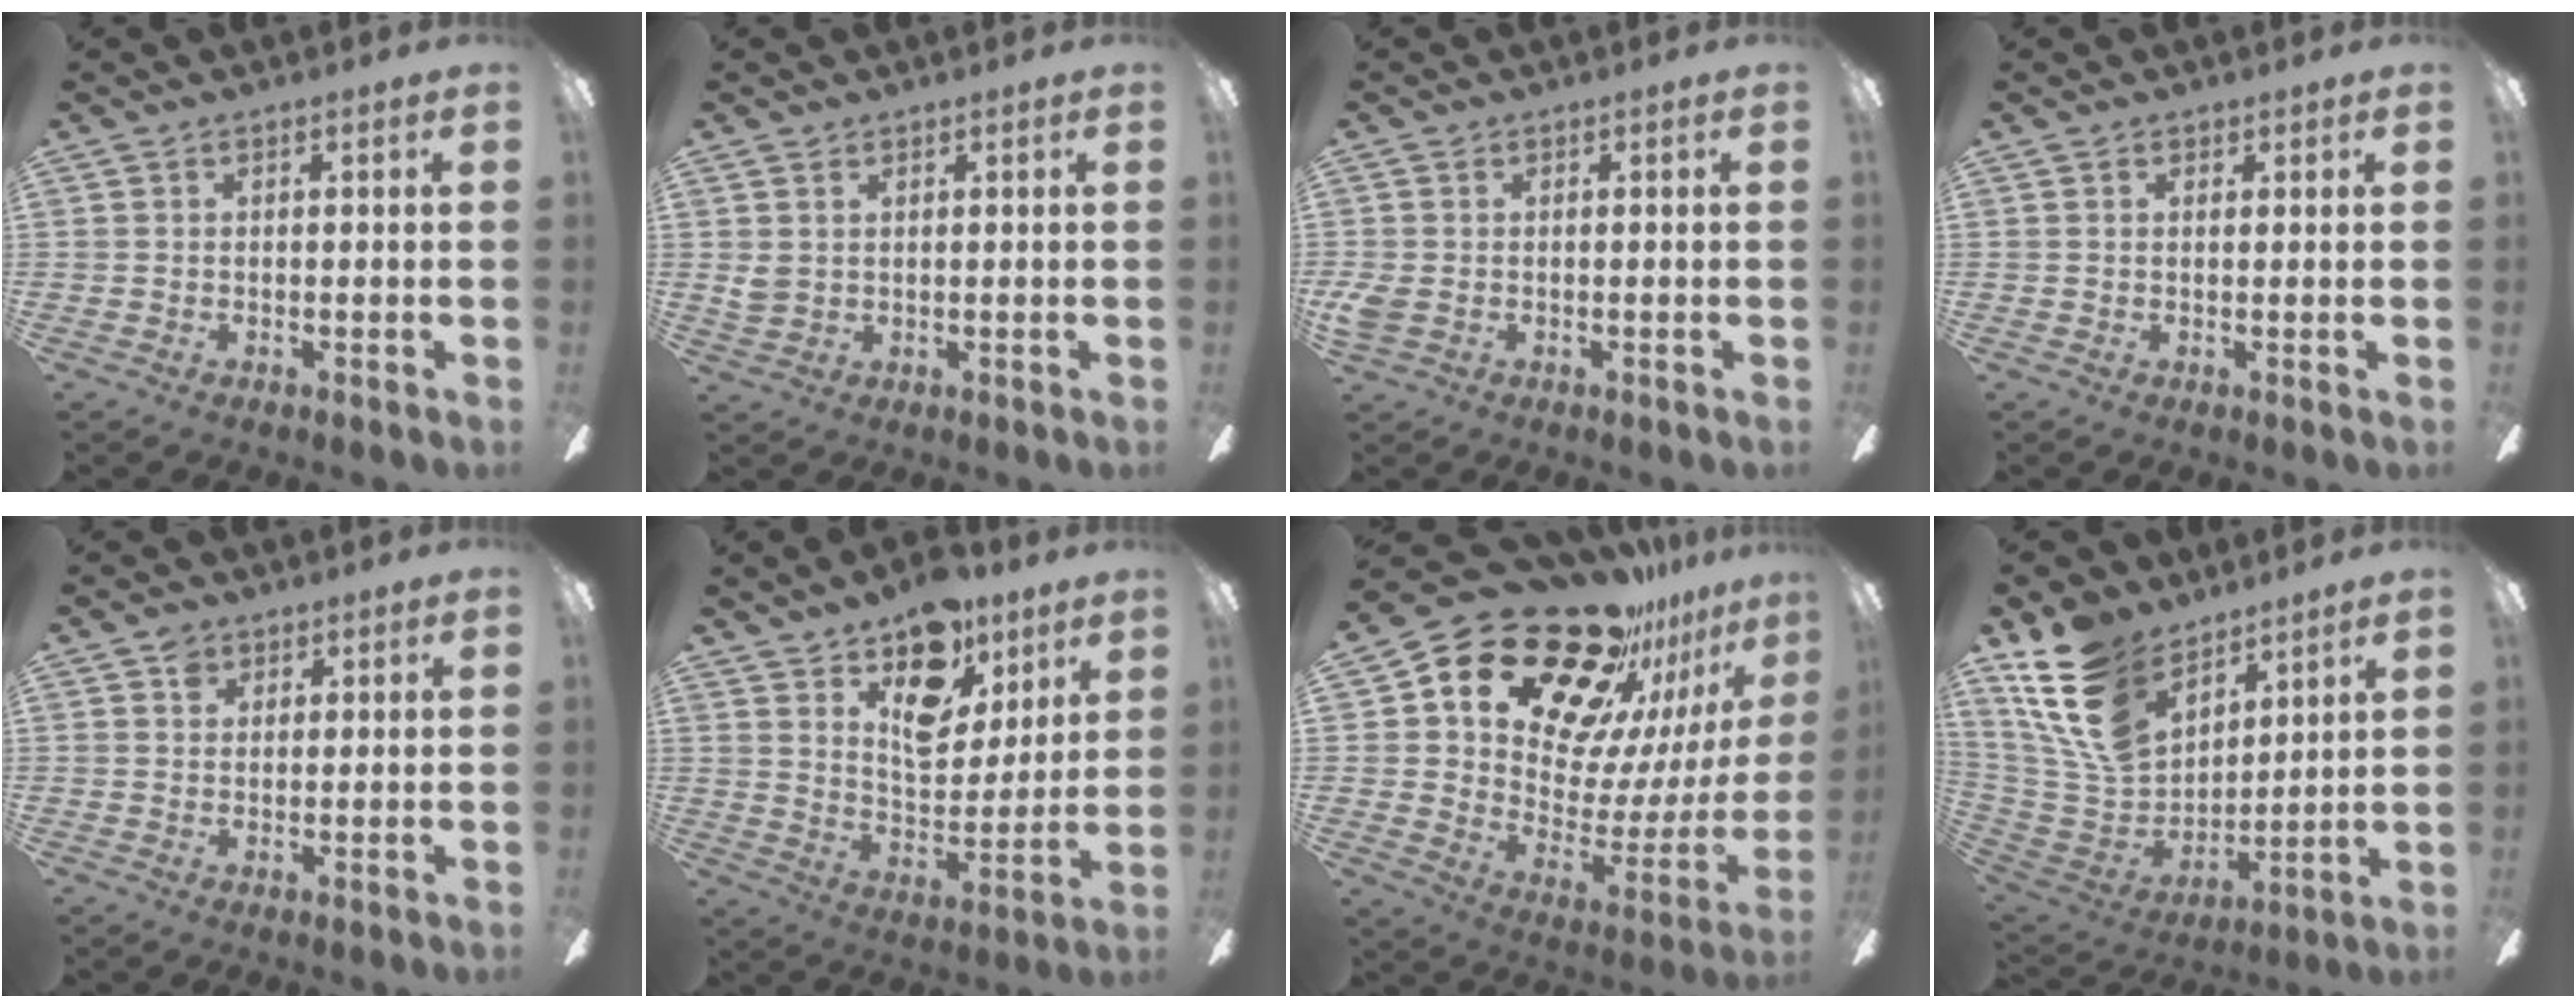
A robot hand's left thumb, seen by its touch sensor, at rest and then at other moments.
{"total": 2.6, "force": [1.3, 2.0, 1.1], "torque": [-0.023, 0.003, 0.026]}
{"total": 2.9, "force": [-0.5, 2.2, 1.8], "torque": [-0.044, 0.001, -0.012]}
{"total": 0.9, "force": [0.7, 0.5, 0.3], "torque": [0.003, -0.002, 0.011]}
{"total": 2.9, "force": [1.9, 2.1, 0.9], "torque": [-0.005, -0.002, 0.033]}
{"total": 15.2, "force": [9.6, 8.8, 7.9], "torque": [-0.104, -0.053, 0.172]}
{"total": 24.9, "force": [20.3, 11.3, 8.9], "torque": [-0.136, -0.154, 0.367]}
{"total": 18.8, "force": [11.8, 11.0, 9.6], "torque": [-0.238, -0.059, 0.222]}